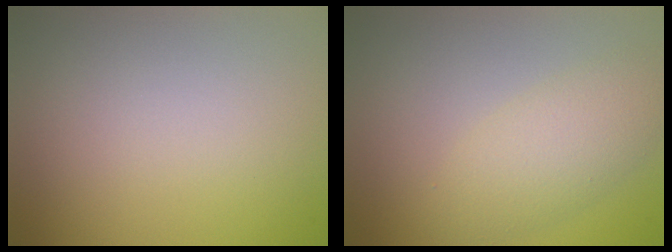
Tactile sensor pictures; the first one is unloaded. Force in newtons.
{"total": 3.4, "press": 3.4, "slide": 0.1}